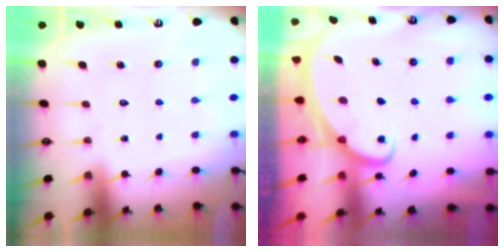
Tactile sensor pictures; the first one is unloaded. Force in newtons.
{"total": 2.0, "press": 2.0, "slide": 0.3}